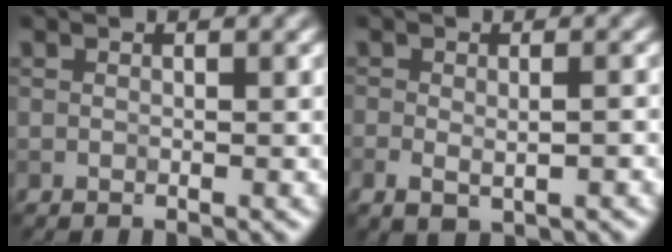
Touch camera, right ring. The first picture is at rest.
{"total": 2.6, "force": [-0.7, 1.4, 2.0], "torque": [-0.032, -0.006, -0.005]}